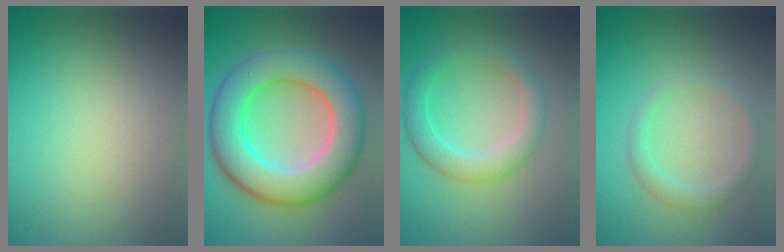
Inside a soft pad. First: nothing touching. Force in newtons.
{"total": 10.1, "press": 10.0, "slide": 0.4}
{"total": 3.4, "press": 3.3, "slide": 0.4}
{"total": 1.8, "press": 1.8, "slide": 0.1}